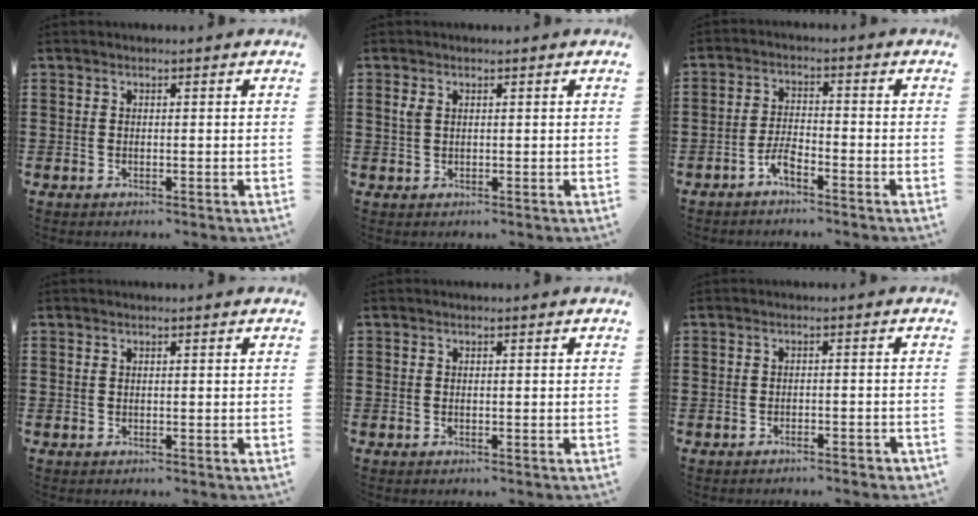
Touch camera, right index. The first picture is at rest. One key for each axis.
{"total": 1.6, "fx": 0.6, "fy": 1.0, "fz": 1.1, "tx": -0.026, "ty": 0.006, "tz": 0.010}
{"total": 3.4, "fx": -2.7, "fy": 0.7, "fz": 2.0, "tx": -0.052, "ty": 0.003, "tz": -0.056}
{"total": 0.0}
{"total": 0.0}
{"total": 1.5, "fx": -1.5, "fy": 0.1, "fz": 0.4, "tx": -0.011, "ty": 0.002, "tz": -0.031}